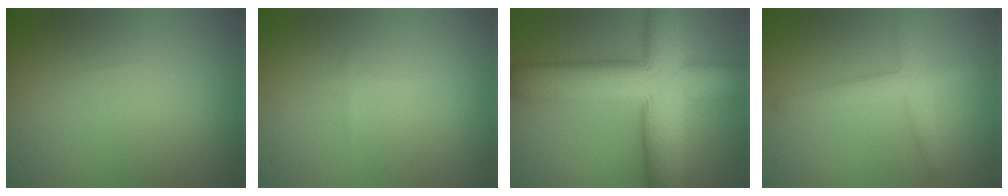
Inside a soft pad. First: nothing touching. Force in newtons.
{"total": 0.5, "press": 0.5, "slide": 0.0}
{"total": 12.6, "press": 12.6, "slide": 0.6}
{"total": 2.8, "press": 2.8, "slide": 0.2}